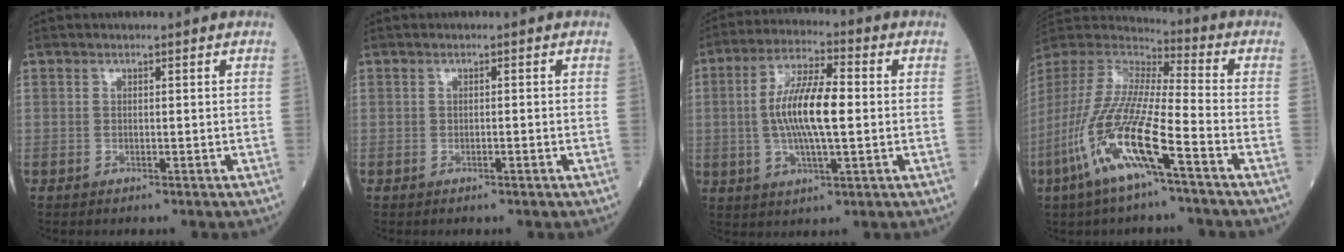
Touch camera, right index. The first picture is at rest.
{"total": 0.5, "force": [-0.3, -0.1, 0.4], "torque": [-0.011, 0.000, -0.003]}
{"total": 10.9, "force": [0.0, 2.3, 10.6], "torque": [-0.208, 0.008, -0.003]}
{"total": 16.9, "force": [-7.8, 1.3, 14.9], "torque": [-0.329, -0.031, -0.157]}